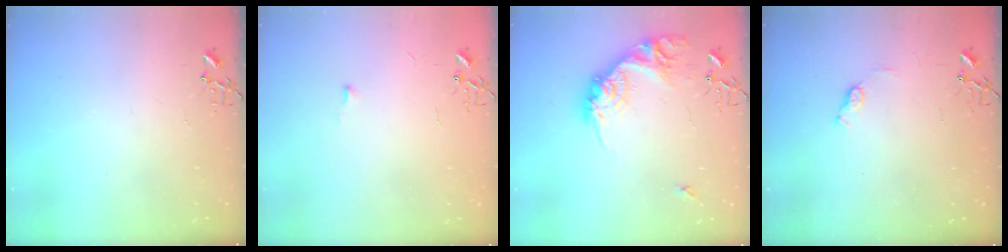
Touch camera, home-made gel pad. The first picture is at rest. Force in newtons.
{"total": 3.0, "press": 2.9, "slide": 0.4}
{"total": 16.9, "press": 16.9, "slide": 1.0}
{"total": 6.8, "press": 6.8, "slide": 0.8}